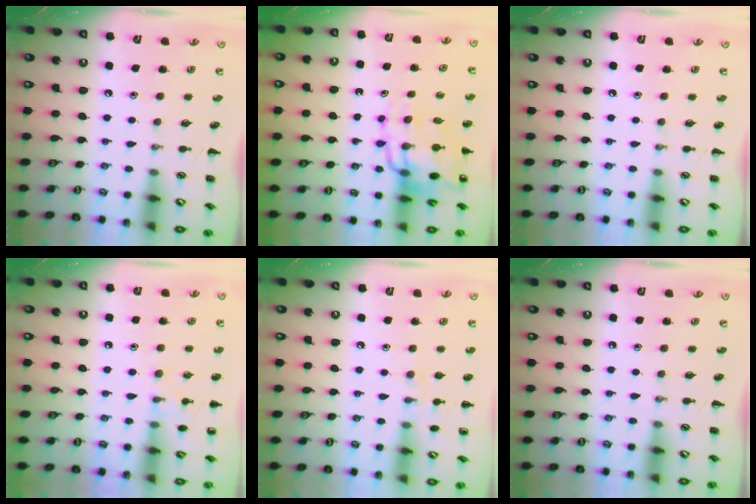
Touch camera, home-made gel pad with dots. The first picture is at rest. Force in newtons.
{"total": 15.5, "press": 15.0, "slide": 3.8}
{"total": 0.0}
{"total": 7.7, "press": 7.3, "slide": 2.2}
{"total": 7.0, "press": 6.7, "slide": 2.0}
{"total": 0.0}